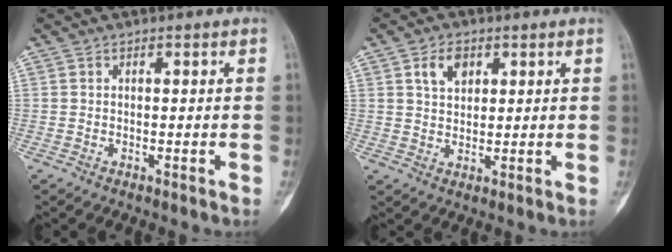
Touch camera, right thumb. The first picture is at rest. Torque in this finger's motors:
{"motor_torque": [0.19, 0.27, 0.11, -0.11, -0.04]}